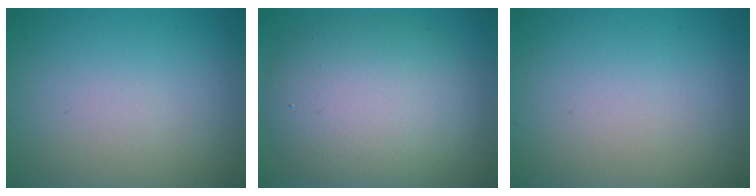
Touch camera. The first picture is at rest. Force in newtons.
{"total": 8.4, "press": 8.4, "slide": 0.7}
{"total": 0.0}